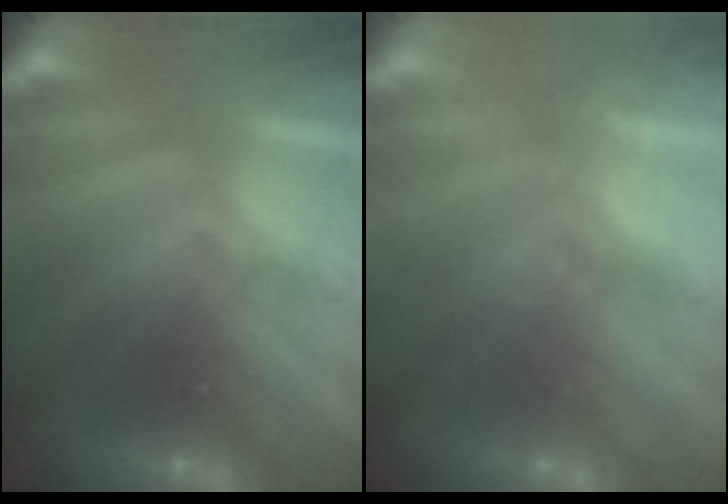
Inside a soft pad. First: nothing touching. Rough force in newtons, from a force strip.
{"total": 1.8}